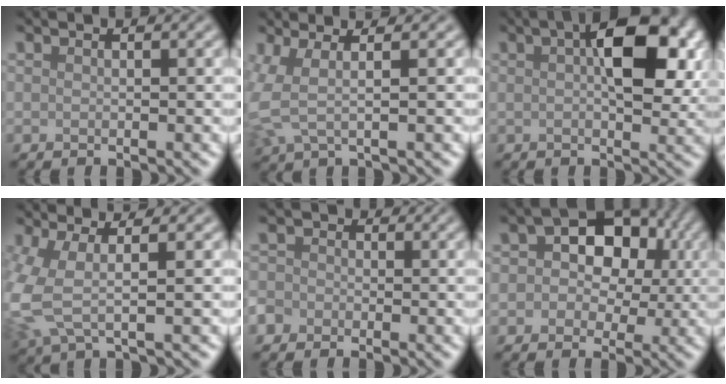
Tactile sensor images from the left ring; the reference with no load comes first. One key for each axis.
{"total": 3.1, "fx": 0.5, "fy": 1.0, "fz": 2.9, "tx": -0.069, "ty": 0.001, "tz": 0.005}
{"total": 8.6, "fx": 2.3, "fy": 3.8, "fz": 7.4, "tx": -0.107, "ty": 0.015, "tz": 0.028}
{"total": 5.0, "fx": -0.2, "fy": 1.8, "fz": 4.7, "tx": -0.130, "ty": -0.001, "tz": -0.009}
{"total": 3.0, "fx": -1.1, "fy": 2.7, "fz": 0.6, "tx": 0.005, "ty": 0.011, "tz": -0.033}
{"total": 8.0, "fx": 1.4, "fy": 6.2, "fz": 4.8, "tx": -0.036, "ty": 0.028, "tz": -0.003}